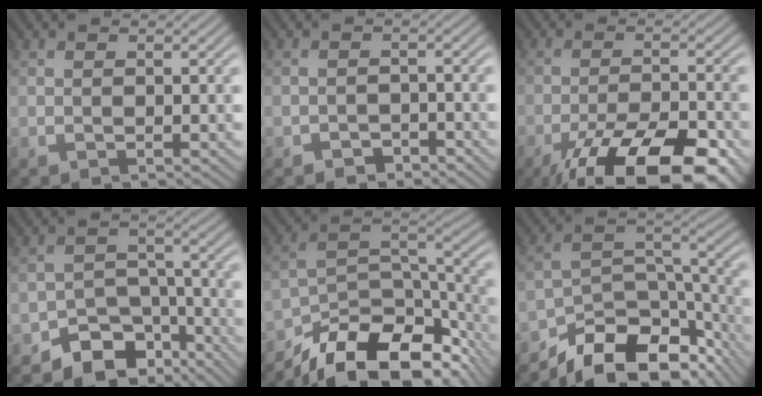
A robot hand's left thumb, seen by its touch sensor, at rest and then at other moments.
{"total": 1.9, "force": [-1.6, 1.0, 0.5], "torque": [-0.005, 0.004, -0.030]}
{"total": 15.5, "force": [-10.4, 4.7, 10.4], "torque": [-0.184, -0.029, -0.154]}
{"total": 8.3, "force": [-6.0, 4.8, 3.3], "torque": [-0.043, -0.008, -0.103]}
{"total": 15.2, "force": [-11.4, 5.7, 8.3], "torque": [-0.160, -0.019, -0.177]}
{"total": 13.2, "force": [-10.0, 5.5, 6.7], "torque": [-0.106, -0.009, -0.168]}